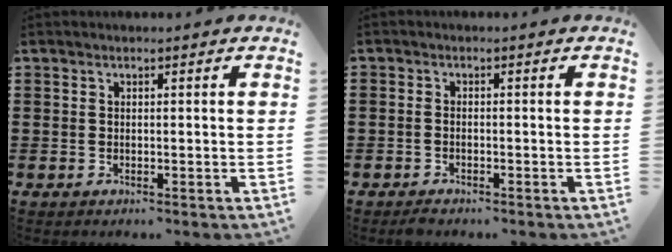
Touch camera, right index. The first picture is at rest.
{"total": 1.0, "force": [-0.9, 0.3, 0.3], "torque": [-0.008, -0.001, -0.017]}